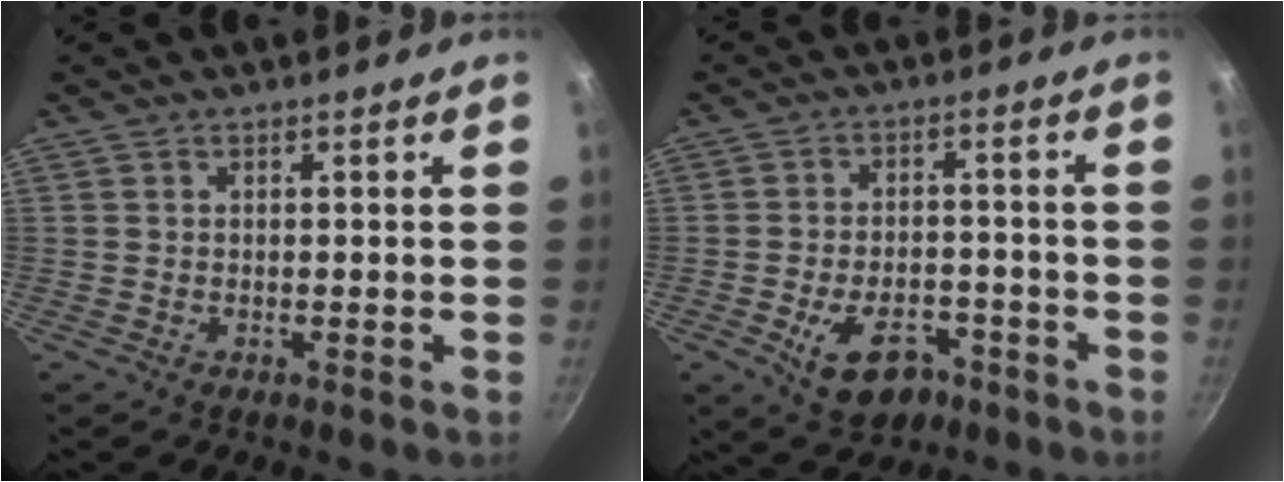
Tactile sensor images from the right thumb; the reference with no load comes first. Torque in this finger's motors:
{"motor_torque": [-0.17, 0.44, 0.29, 0.33, 0.17]}